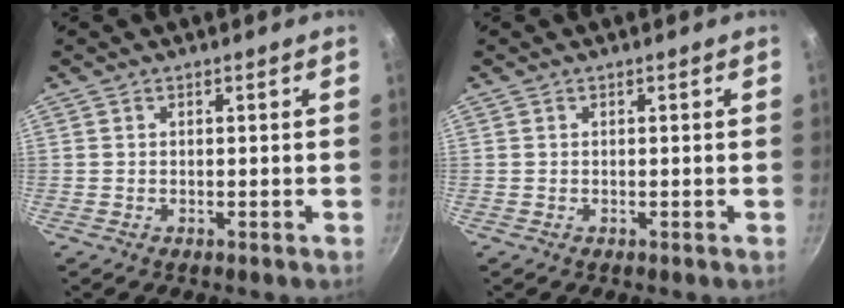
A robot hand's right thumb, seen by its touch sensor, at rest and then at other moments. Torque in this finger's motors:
{"motor_torque": [-0.01, 0.01, 0.00, 0.00, 0.00]}